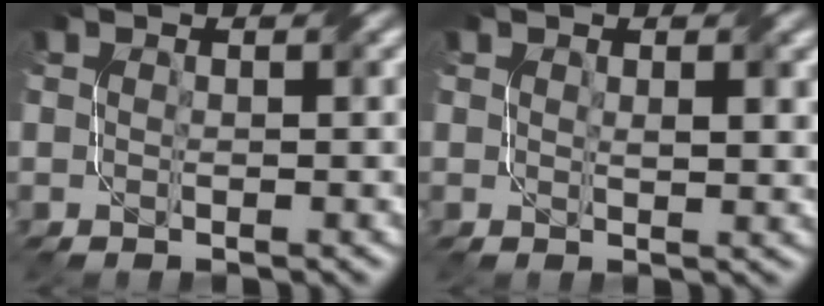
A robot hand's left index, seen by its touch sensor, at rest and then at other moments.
{"total": 1.6, "force": [0.6, 0.7, 1.4], "torque": [-0.018, -0.003, 0.016]}